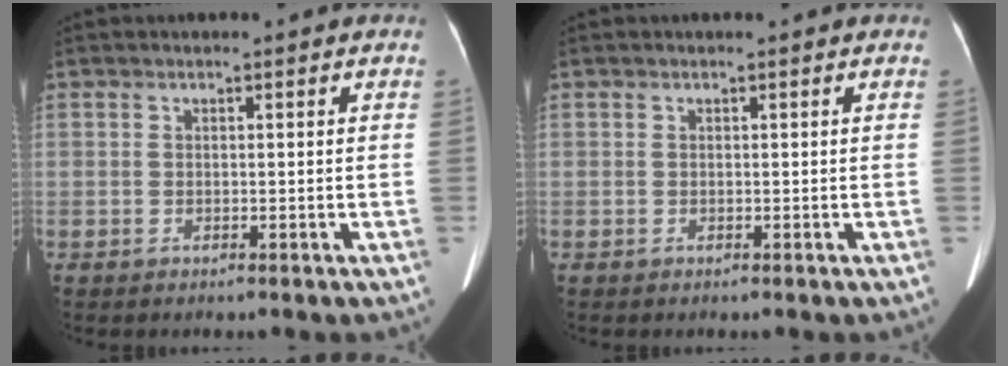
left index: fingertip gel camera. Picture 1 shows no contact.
{"total": 0.0}